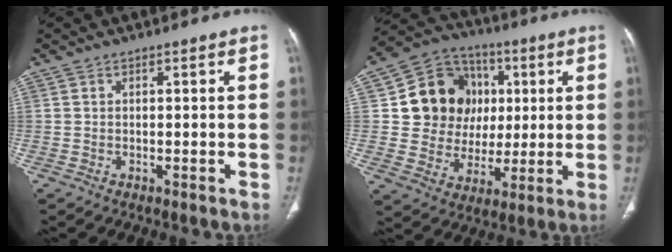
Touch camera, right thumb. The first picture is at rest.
{"total": 16.5, "force": [3.1, 14.6, 7.0], "torque": [-0.072, 0.012, 0.063]}